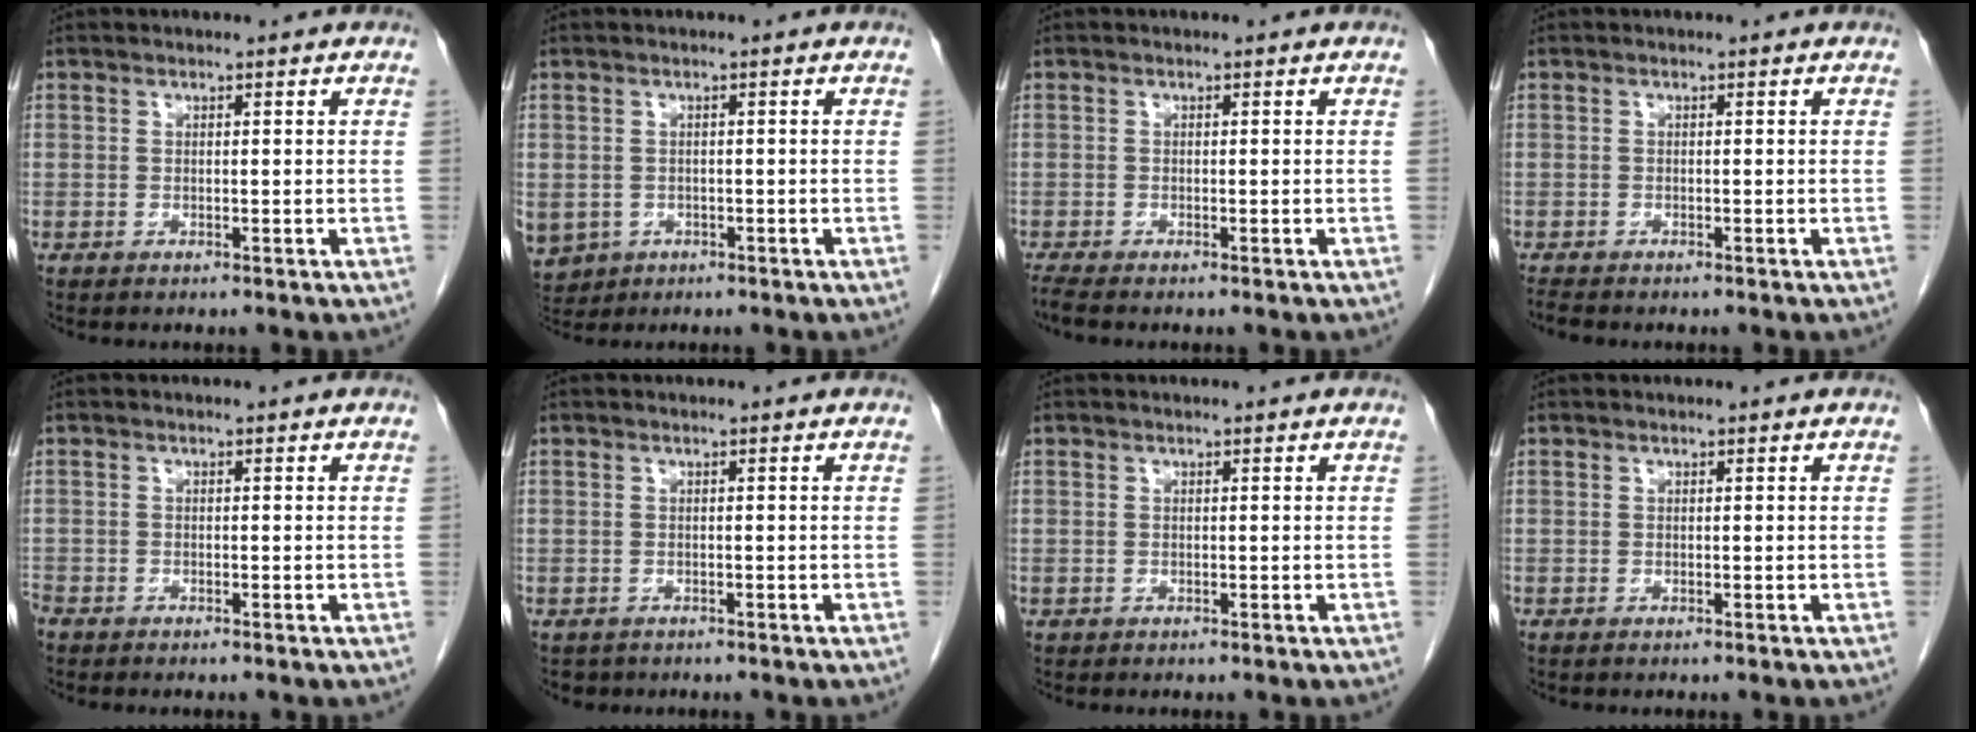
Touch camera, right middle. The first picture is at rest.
{"total": 9.7, "force": [-3.5, 8.3, 3.5], "torque": [-0.111, -0.006, -0.043]}
{"total": 1.4, "force": [-1.3, -0.2, 0.5], "torque": [-0.018, -0.007, -0.027]}
{"total": 1.1, "force": [-1.1, 0.1, 0.3], "torque": [-0.013, -0.005, -0.020]}
{"total": 1.7, "force": [-1.5, 0.7, 0.5], "torque": [-0.015, -0.003, -0.028]}
{"total": 1.5, "force": [-1.1, 0.9, 0.1], "torque": [-0.013, -0.001, -0.015]}
{"total": 0.0}
{"total": 0.0}